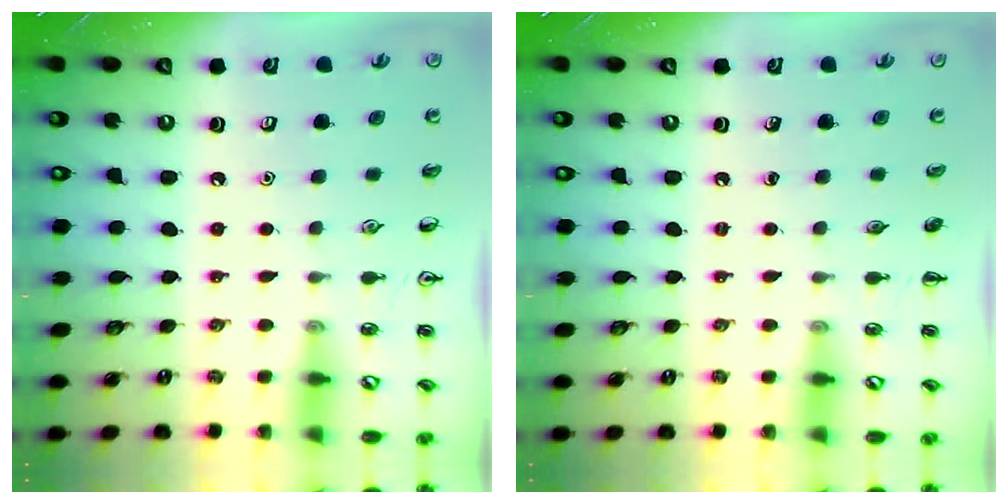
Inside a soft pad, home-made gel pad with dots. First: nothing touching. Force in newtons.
{"total": 0.0}